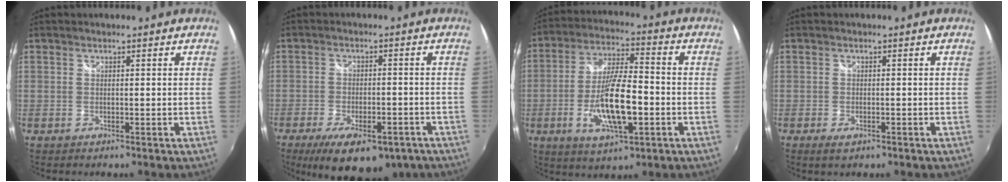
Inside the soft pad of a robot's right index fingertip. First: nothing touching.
{"total": 16.0, "force": [-10.5, 6.7, 10.0], "torque": [-0.190, -0.027, -0.142]}
{"total": 14.1, "force": [-3.9, 4.0, 12.9], "torque": [-0.256, -0.009, -0.068]}
{"total": 2.3, "force": [-1.4, 1.1, 1.5], "torque": [-0.030, -0.008, -0.023]}